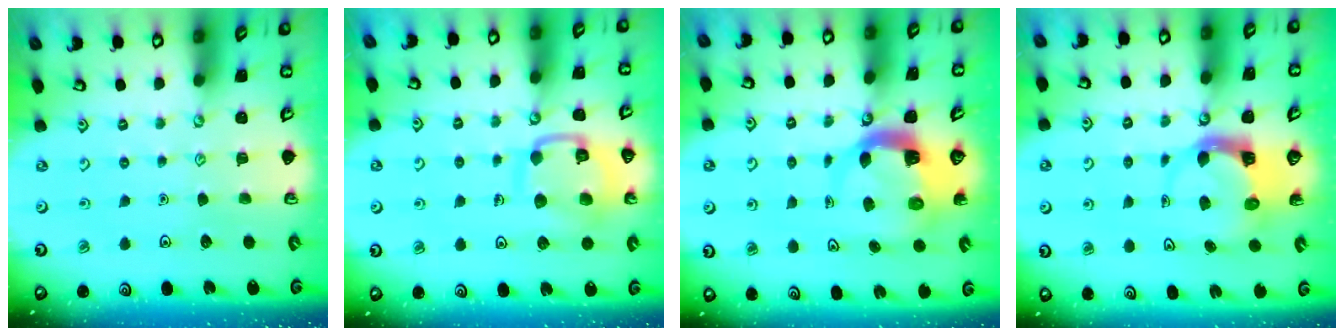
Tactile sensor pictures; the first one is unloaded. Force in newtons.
{"total": 12.3, "press": 12.3, "slide": 0.9}
{"total": 5.4, "press": 5.3, "slide": 0.8}
{"total": 5.6, "press": 5.6, "slide": 0.8}